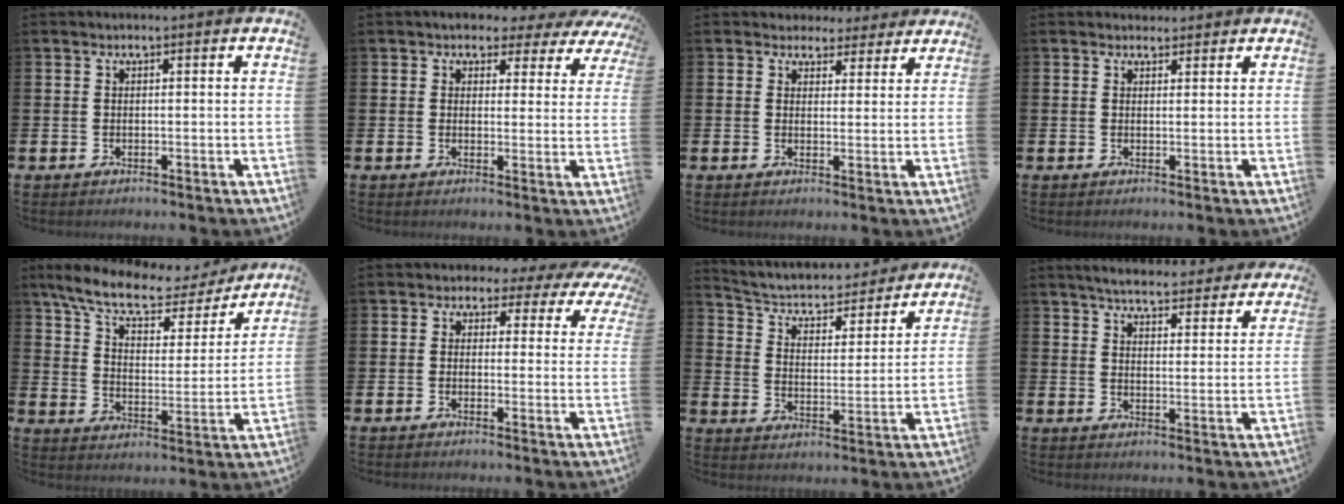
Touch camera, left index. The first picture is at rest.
{"total": 2.9, "force": [2.1, 1.9, 0.5], "torque": [-0.010, -0.019, 0.027]}
{"total": 3.6, "force": [3.0, 2.0, 0.0], "torque": [-0.001, -0.018, 0.050]}
{"total": 2.0, "force": [1.8, 0.8, 0.0], "torque": [0.018, -0.008, 0.030]}
{"total": 9.6, "force": [8.1, 2.9, 4.3], "torque": [-0.105, -0.049, 0.133]}
{"total": 1.9, "force": [0.7, 1.7, 0.5], "torque": [-0.016, -0.008, 0.002]}
{"total": 4.8, "force": [4.3, 1.7, 1.4], "torque": [-0.053, -0.038, 0.065]}
{"total": 5.3, "force": [5.1, 0.7, 0.9], "torque": [-0.023, -0.040, 0.085]}